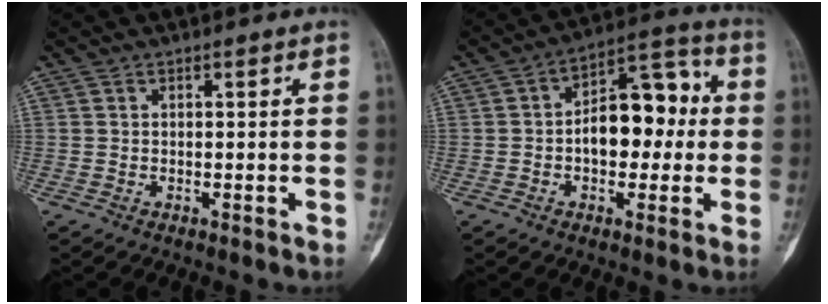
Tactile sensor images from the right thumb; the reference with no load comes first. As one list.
[{"total": 13.4, "force": [-0.3, 8.1, 10.7], "torque": [-0.123, 0.039, -0.010]}]